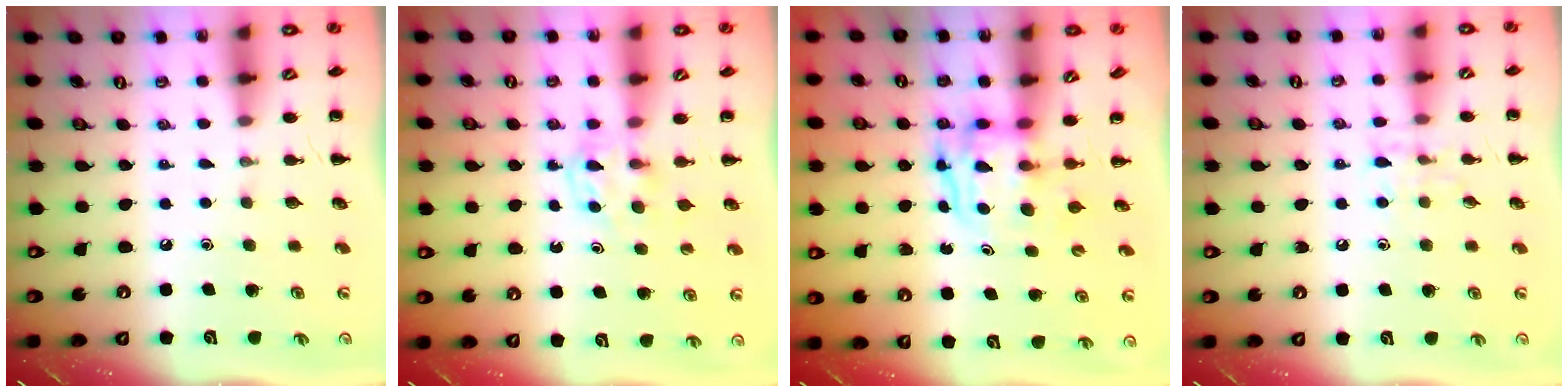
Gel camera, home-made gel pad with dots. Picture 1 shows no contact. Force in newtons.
{"total": 4.0, "press": 3.8, "slide": 1.3}
{"total": 3.8, "press": 3.8, "slide": 0.4}
{"total": 6.5, "press": 6.4, "slide": 1.2}